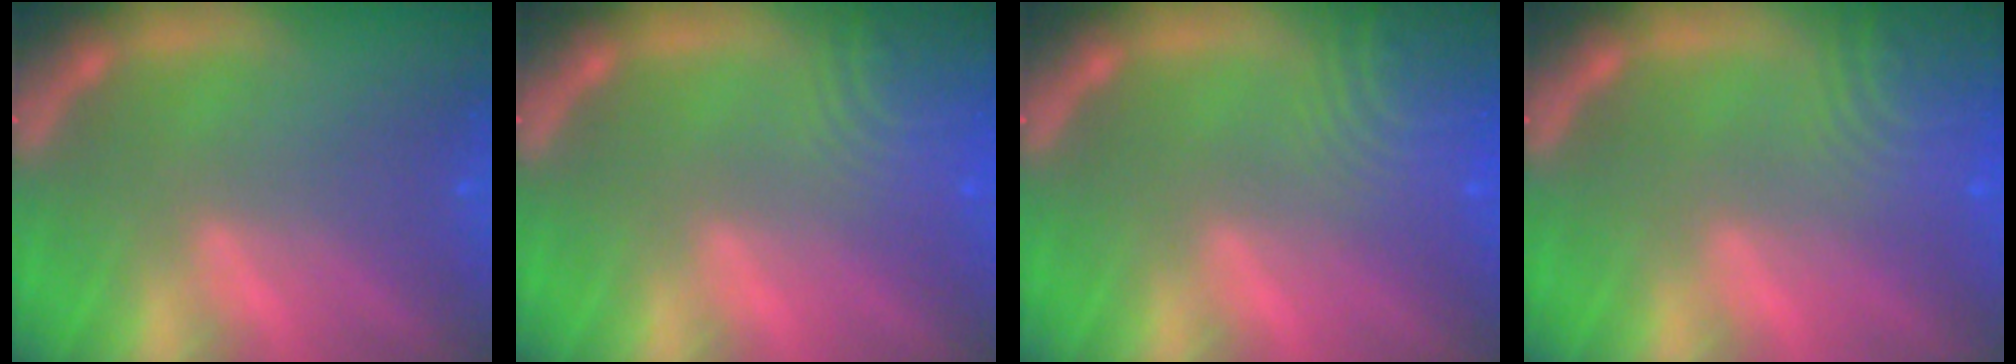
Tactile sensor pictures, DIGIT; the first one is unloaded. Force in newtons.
{"total": 7.0}
{"total": 8.5}
{"total": 7.4}